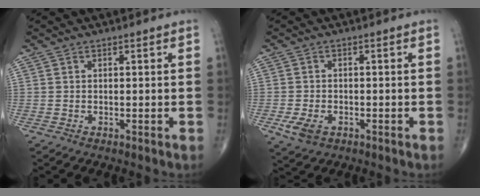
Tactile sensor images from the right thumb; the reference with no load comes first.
{"total": 4.5, "force": [-1.8, 2.9, 2.9], "torque": [-0.058, 0.001, -0.027]}